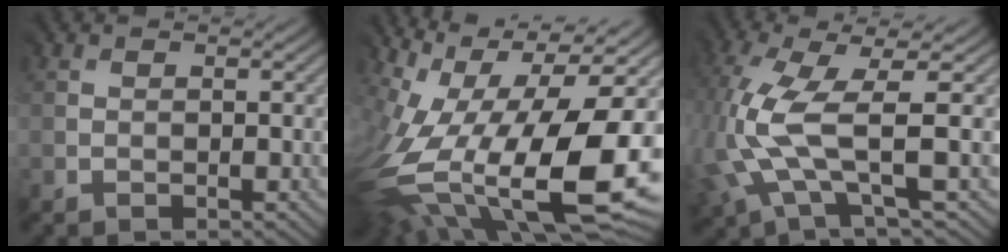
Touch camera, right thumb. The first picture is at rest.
{"total": 18.2, "force": [-3.7, 9.4, 15.1], "torque": [-0.288, -0.033, -0.042]}
{"total": 9.1, "force": [0.5, 2.7, 8.7], "torque": [-0.240, -0.005, 0.011]}